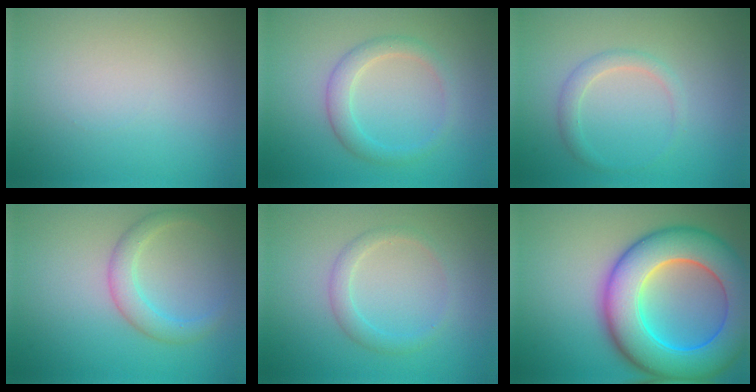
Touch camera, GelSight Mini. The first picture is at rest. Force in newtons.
{"total": 2.5, "press": 2.5, "slide": 0.2}
{"total": 1.7, "press": 1.7, "slide": 0.1}
{"total": 2.0, "press": 2.0, "slide": 0.2}
{"total": 1.8, "press": 1.8, "slide": 0.0}
{"total": 12.4, "press": 12.4, "slide": 0.2}